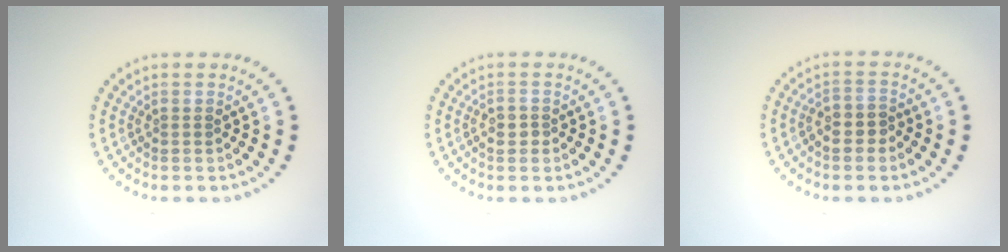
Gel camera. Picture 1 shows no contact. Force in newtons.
{"total": 1.0, "press": 1.0, "slide": 0.1}
{"total": 2.1, "press": 2.0, "slide": 0.9}